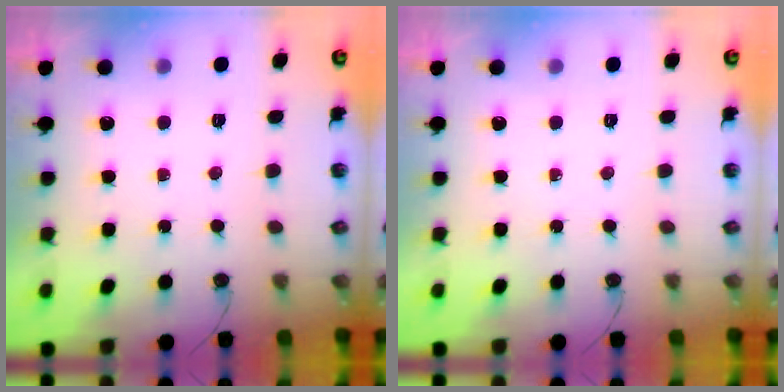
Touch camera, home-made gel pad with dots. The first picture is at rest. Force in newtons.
{"total": 0.0}